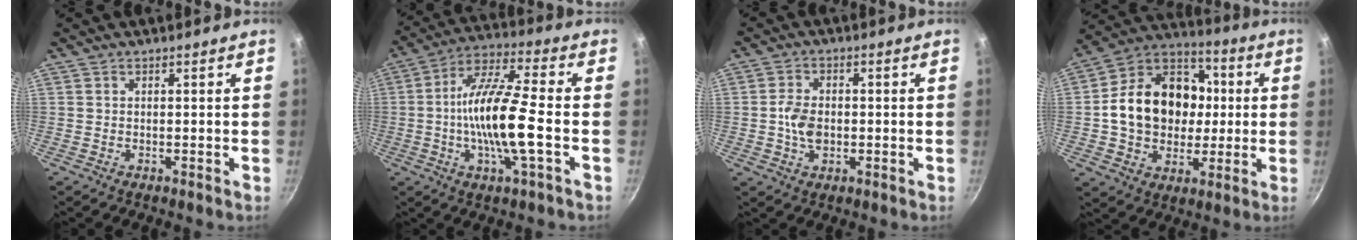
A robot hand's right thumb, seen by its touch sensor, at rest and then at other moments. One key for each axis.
{"total": 15.2, "fx": -2.4, "fy": 3.3, "fz": 14.7, "tx": -0.272, "ty": 0.028, "tz": -0.056}
{"total": 5.4, "fx": -0.6, "fy": 3.7, "fz": 3.9, "tx": -0.064, "ty": 0.005, "tz": -0.013}
{"total": 20.6, "fx": 0.6, "fy": 16.2, "fz": 12.6, "tx": -0.180, "ty": 0.032, "tz": 0.002}